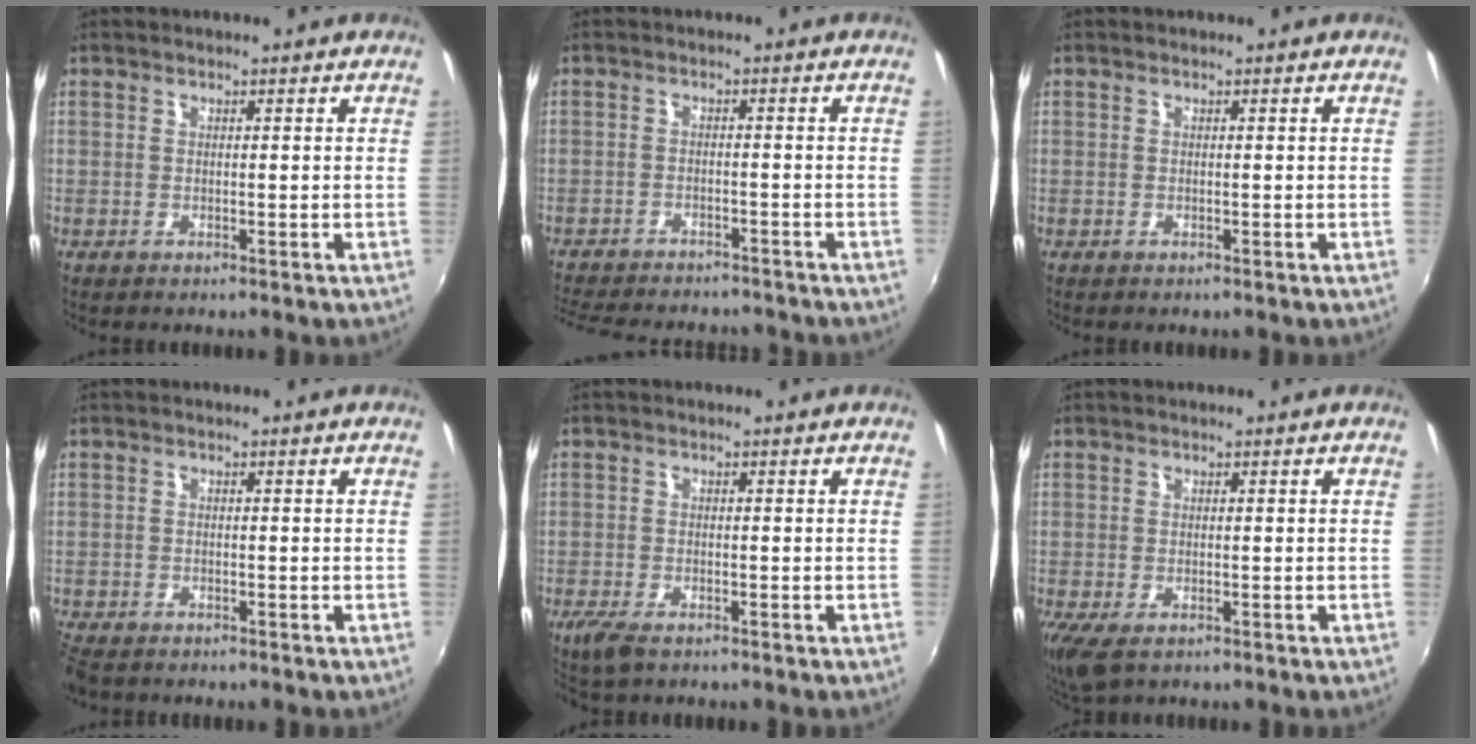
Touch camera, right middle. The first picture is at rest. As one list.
[{"total": 14.5, "force": [-12.6, 4.3, 5.6], "torque": [-0.131, -0.018, -0.186]}, {"total": 0.0}, {"total": 4.2, "force": [-3.5, 1.5, 1.8], "torque": [-0.050, -0.022, -0.069]}, {"total": 3.8, "force": [-2.7, 1.3, 2.4], "torque": [-0.059, -0.013, -0.053]}, {"total": 4.8, "force": [-2.6, 2.2, 3.5], "torque": [-0.070, -0.023, -0.040]}]